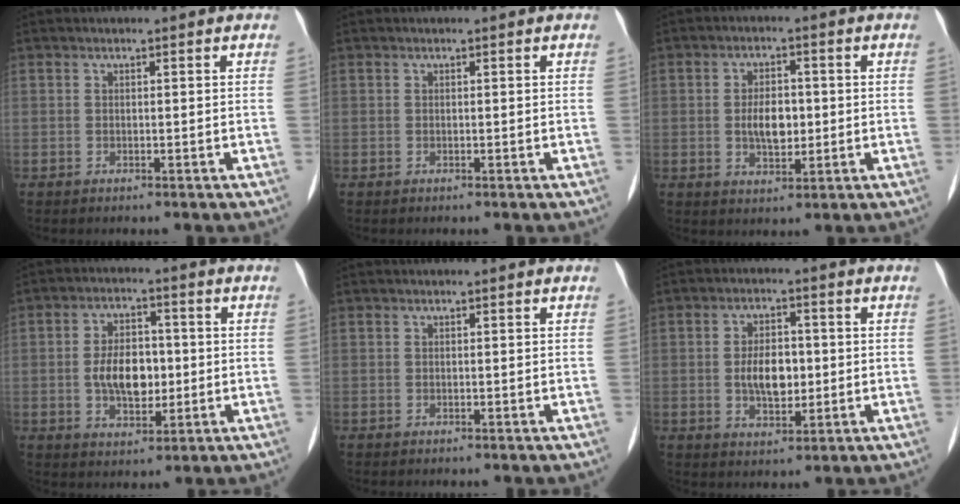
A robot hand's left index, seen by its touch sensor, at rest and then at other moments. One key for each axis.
{"total": 0.0}
{"total": 5.1, "fx": -0.2, "fy": 2.8, "fz": 4.3, "tx": -0.083, "ty": 0.003, "tz": 0.000}
{"total": 7.5, "fx": -0.4, "fy": 4.4, "fz": 6.1, "tx": -0.123, "ty": 0.009, "tz": -0.005}
{"total": 0.0}
{"total": 6.1, "fx": -0.2, "fy": 3.4, "fz": 5.1, "tx": -0.099, "ty": 0.005, "tz": -0.001}